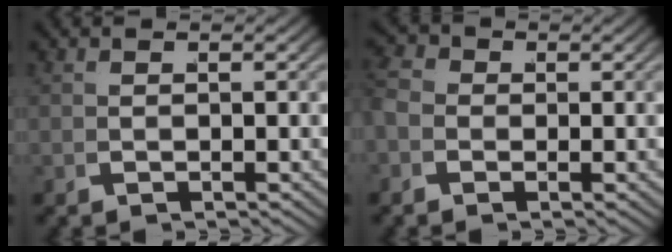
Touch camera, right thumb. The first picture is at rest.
{"total": 2.9, "force": [0.0, 2.5, 1.5], "torque": [-0.031, 0.003, -0.009]}